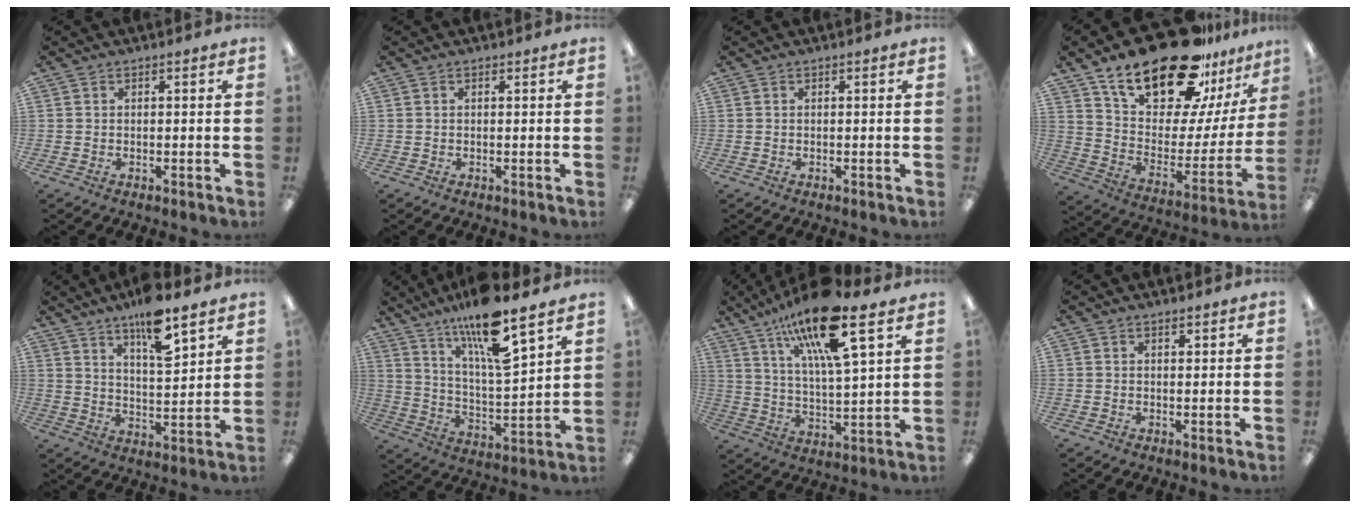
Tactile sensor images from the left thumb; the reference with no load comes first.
{"total": 0.0}
{"total": 0.0}
{"total": 25.9, "force": [19.5, 10.2, 13.6], "torque": [-0.220, -0.124, 0.341]}
{"total": 11.5, "force": [8.6, 2.8, 7.1], "torque": [-0.112, -0.051, 0.146]}
{"total": 16.2, "force": [12.5, 2.5, 10.0], "torque": [-0.188, -0.076, 0.206]}
{"total": 18.9, "force": [12.6, 4.3, 13.5], "torque": [-0.244, -0.057, 0.205]}
{"total": 0.9, "force": [0.8, 0.3, 0.4], "torque": [-0.008, 0.000, 0.014]}